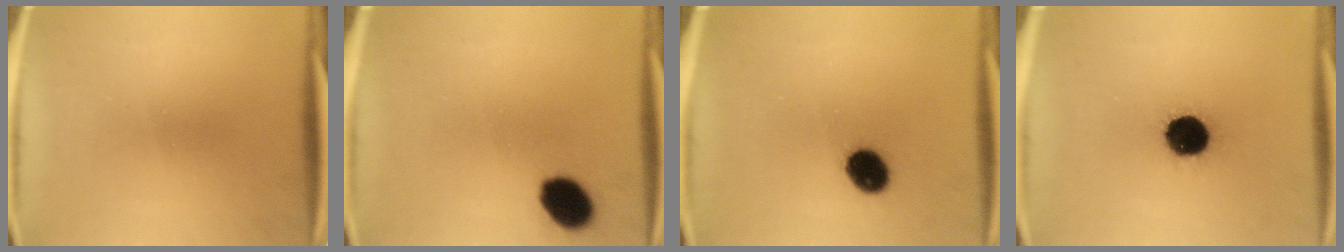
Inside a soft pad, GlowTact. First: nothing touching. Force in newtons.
{"total": 8.7}
{"total": 8.1}
{"total": 13.3}